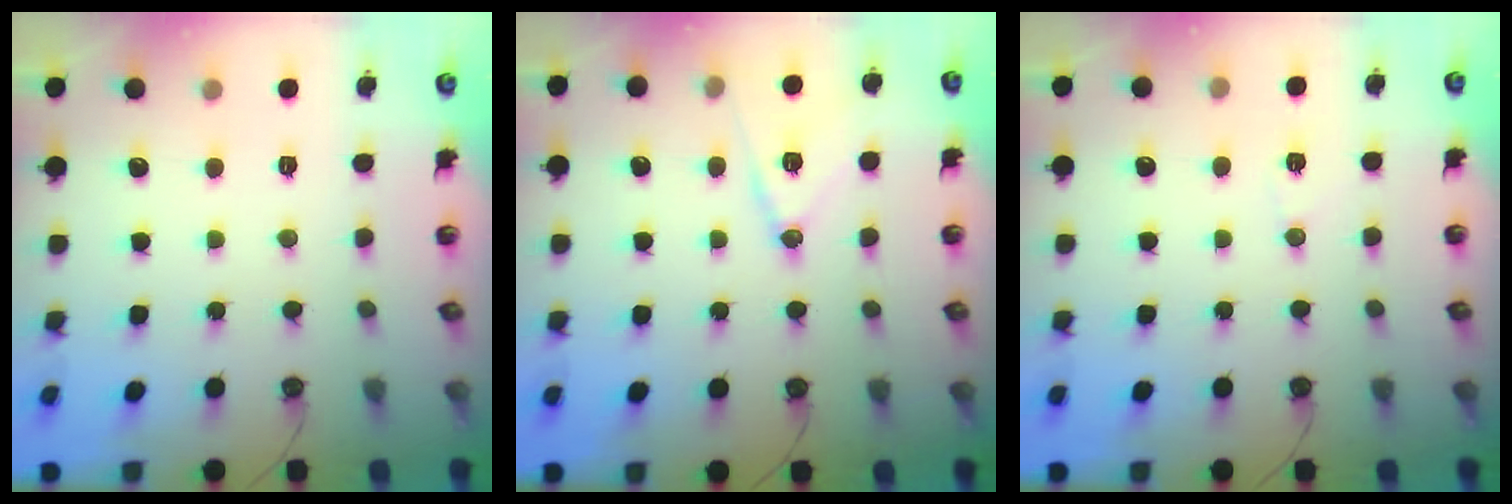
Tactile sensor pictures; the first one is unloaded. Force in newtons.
{"total": 12.5, "press": 12.0, "slide": 3.4}
{"total": 6.0, "press": 5.9, "slide": 0.7}